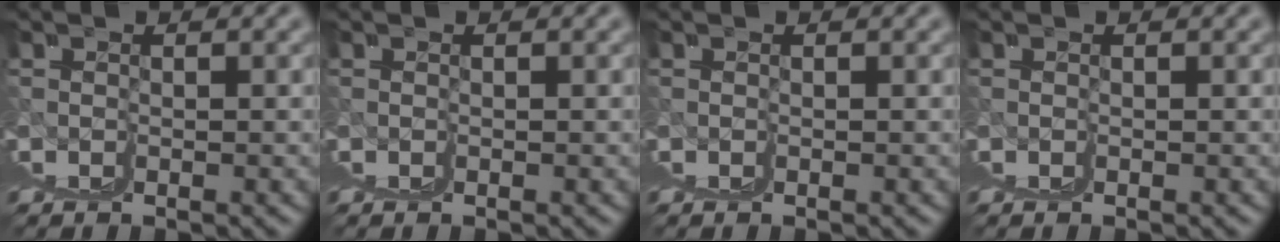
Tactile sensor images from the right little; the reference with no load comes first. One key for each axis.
{"total": 0.0}
{"total": 0.0}
{"total": 0.0}